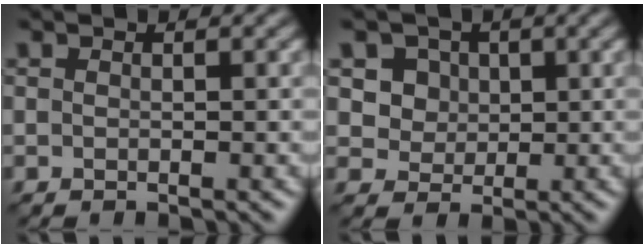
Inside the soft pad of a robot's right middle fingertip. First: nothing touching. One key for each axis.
{"total": 4.6, "fx": 1.9, "fy": 3.8, "fz": 1.8, "tx": -0.039, "ty": -0.006, "tz": 0.041}